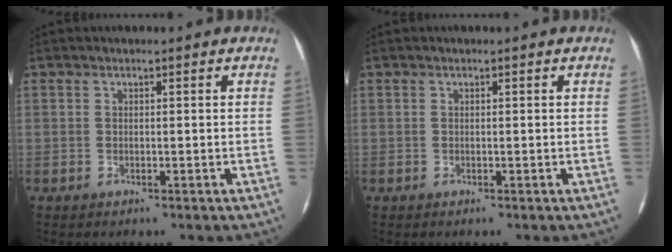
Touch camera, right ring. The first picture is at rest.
{"total": 0.0}